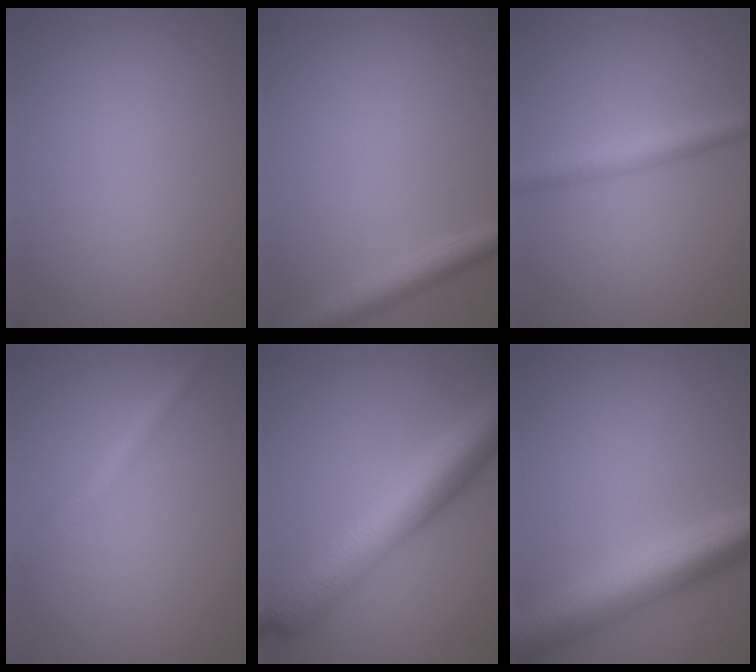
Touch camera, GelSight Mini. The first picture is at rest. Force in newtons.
{"total": 2.5, "press": 2.5, "slide": 0.1}
{"total": 2.7, "press": 2.7, "slide": 0.0}
{"total": 2.5, "press": 2.5, "slide": 0.0}
{"total": 8.9, "press": 8.9, "slide": 0.1}
{"total": 6.8, "press": 6.8, "slide": 0.1}